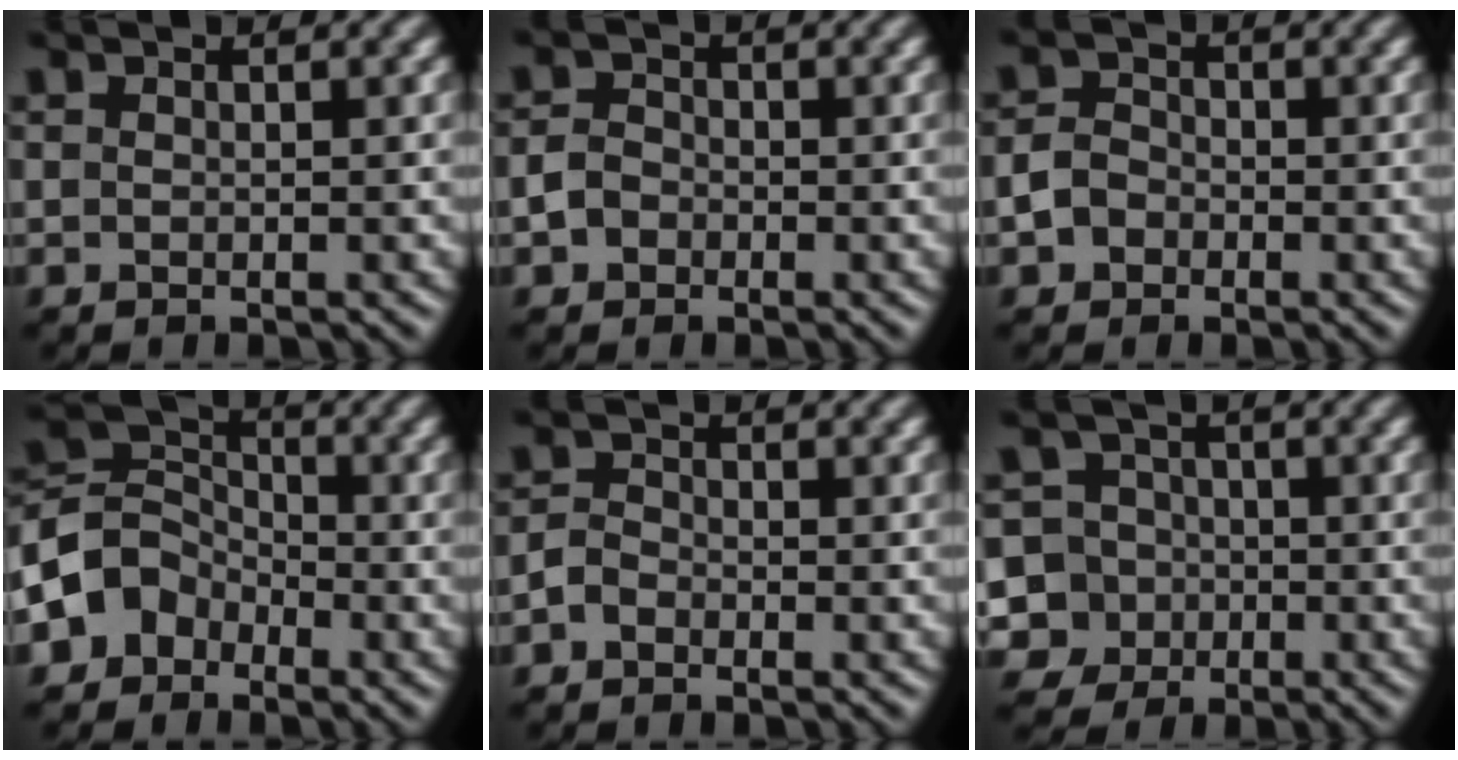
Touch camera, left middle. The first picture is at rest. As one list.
[{"total": 1.8, "force": [-0.9, 1.4, 0.6], "torque": [-0.009, 0.002, -0.024]}, {"total": 2.2, "force": [-1.1, 1.8, 0.8], "torque": [-0.013, 0.004, -0.028]}, {"total": 4.2, "force": [-2.2, 3.4, 1.0], "torque": [-0.012, 0.011, -0.060]}, {"total": 1.5, "force": [-1.1, 0.9, 0.4], "torque": [-0.007, 0.005, -0.027]}, {"total": 7.9, "force": [-2.6, 7.2, 2.0], "torque": [-0.037, 0.013, -0.081]}]